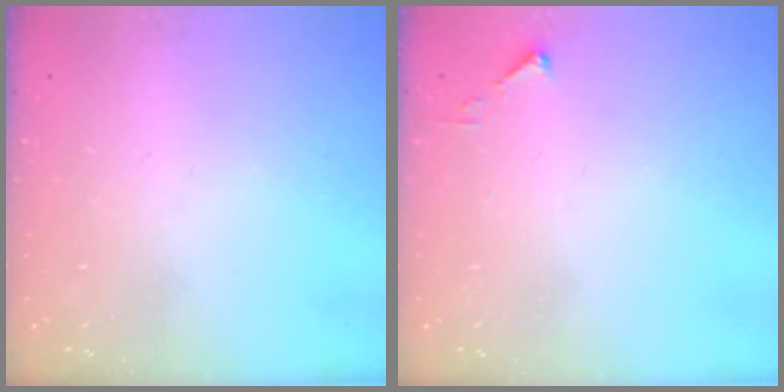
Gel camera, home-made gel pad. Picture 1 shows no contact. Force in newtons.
{"total": 2.7, "press": 2.7, "slide": 0.3}